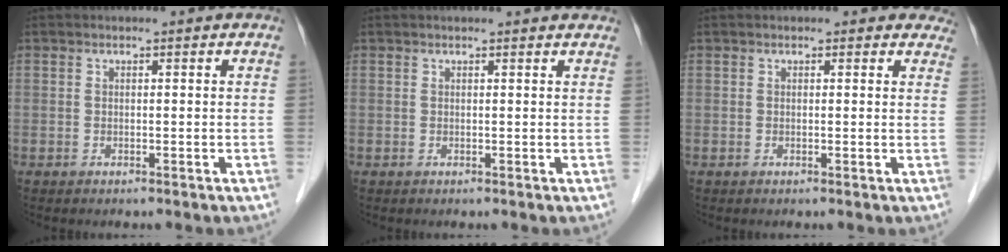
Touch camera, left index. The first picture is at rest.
{"total": 3.6, "force": [3.5, 0.3, 1.1], "torque": [-0.015, 0.011, 0.030]}
{"total": 3.2, "force": [2.8, 1.4, 0.2], "torque": [0.021, -0.008, 0.009]}